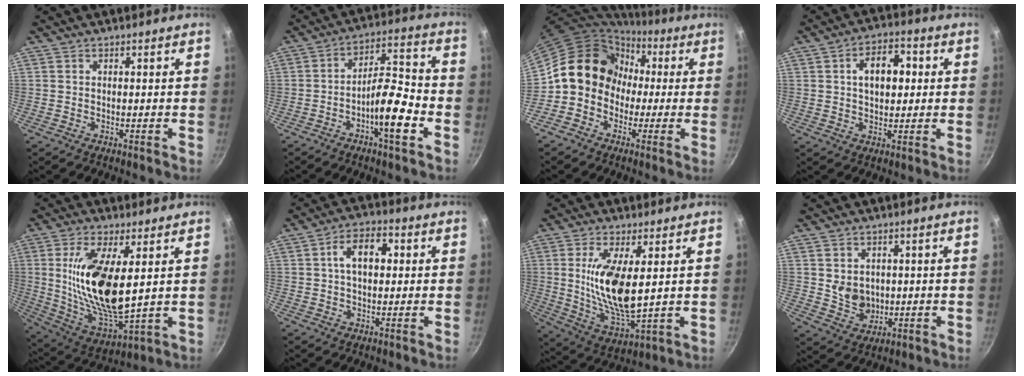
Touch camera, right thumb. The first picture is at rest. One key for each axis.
{"total": 11.1, "fx": -4.5, "fy": 3.4, "fz": 9.6, "tx": -0.140, "ty": 0.048, "tz": -0.075}
{"total": 13.2, "fx": -0.1, "fy": 11.7, "fz": 6.0, "tx": -0.057, "ty": 0.038, "tz": -0.021}
{"total": 9.3, "fx": 1.6, "fy": 5.7, "fz": 7.1, "tx": -0.079, "ty": 0.013, "tz": 0.018}
{"total": 18.5, "fx": 3.4, "fy": 7.2, "fz": 16.7, "tx": -0.318, "ty": -0.033, "tz": 0.073}
{"total": 8.4, "fx": 1.4, "fy": 5.0, "fz": 6.5, "tx": -0.085, "ty": 0.016, "tz": 0.015}
{"total": 14.3, "fx": 2.5, "fy": 5.3, "fz": 13.0, "tx": -0.247, "ty": -0.026, "tz": 0.056}
{"total": 6.3, "fx": 0.6, "fy": 5.3, "fz": 3.4, "tx": -0.043, "ty": -0.012, "tz": 0.023}